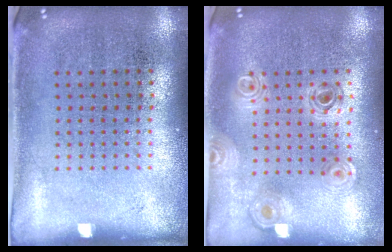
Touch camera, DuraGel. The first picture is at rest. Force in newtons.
{"total": 0.8, "press": 0.8, "slide": 0.1}